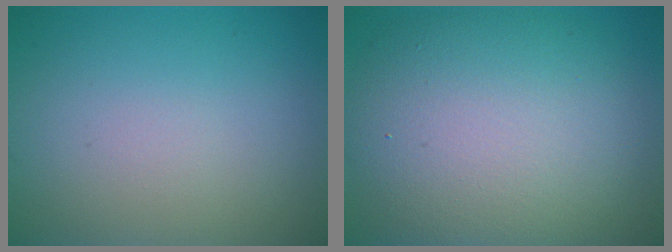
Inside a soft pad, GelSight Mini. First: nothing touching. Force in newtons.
{"total": 11.7, "press": 11.7, "slide": 0.7}